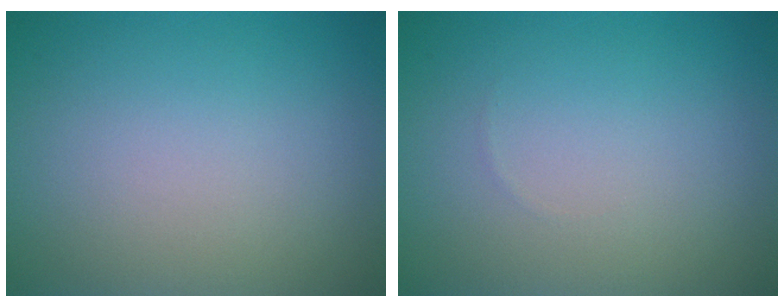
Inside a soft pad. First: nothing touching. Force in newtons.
{"total": 0.0}